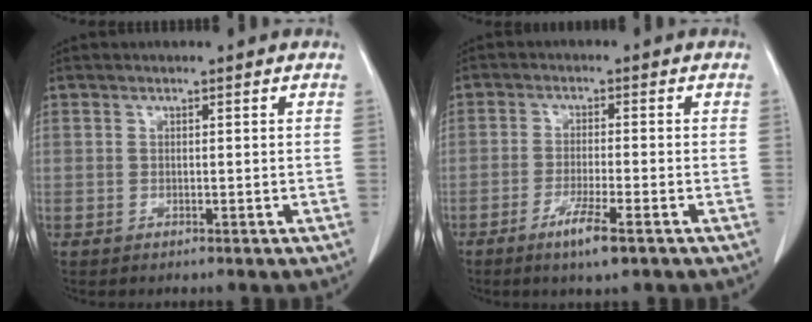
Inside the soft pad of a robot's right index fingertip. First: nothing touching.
{"total": 5.3, "force": [-3.1, 0.2, 4.2], "torque": [-0.080, -0.010, -0.056]}